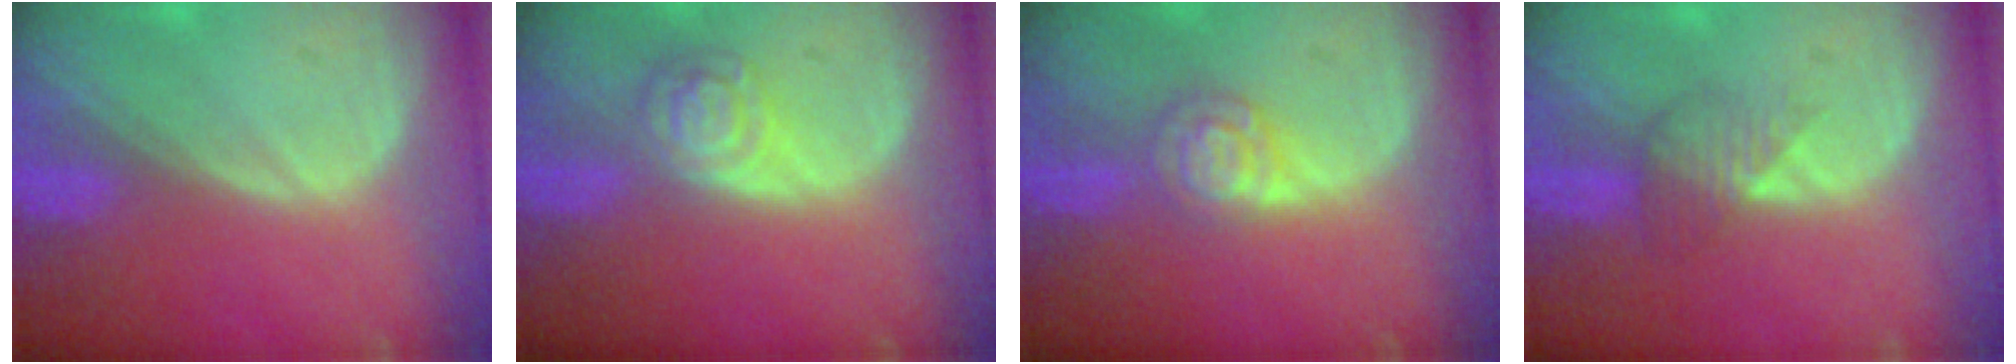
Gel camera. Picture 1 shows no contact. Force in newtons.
{"total": 5.2, "press": 4.6, "slide": 2.4}
{"total": 4.6, "press": 4.2, "slide": 1.9}
{"total": 3.5, "press": 3.1, "slide": 1.6}